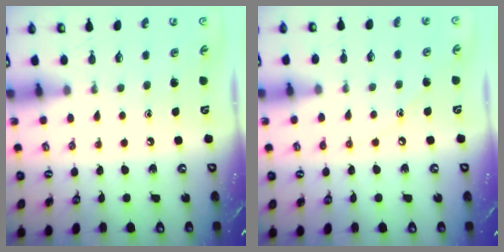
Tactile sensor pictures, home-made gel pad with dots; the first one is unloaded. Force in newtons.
{"total": 4.9, "press": 4.9, "slide": 0.2}